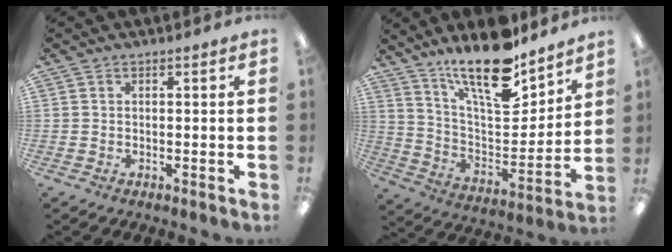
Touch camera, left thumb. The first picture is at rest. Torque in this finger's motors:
{"motor_torque": [2.29, 1.05, 1.53, -1.24, 0.10]}